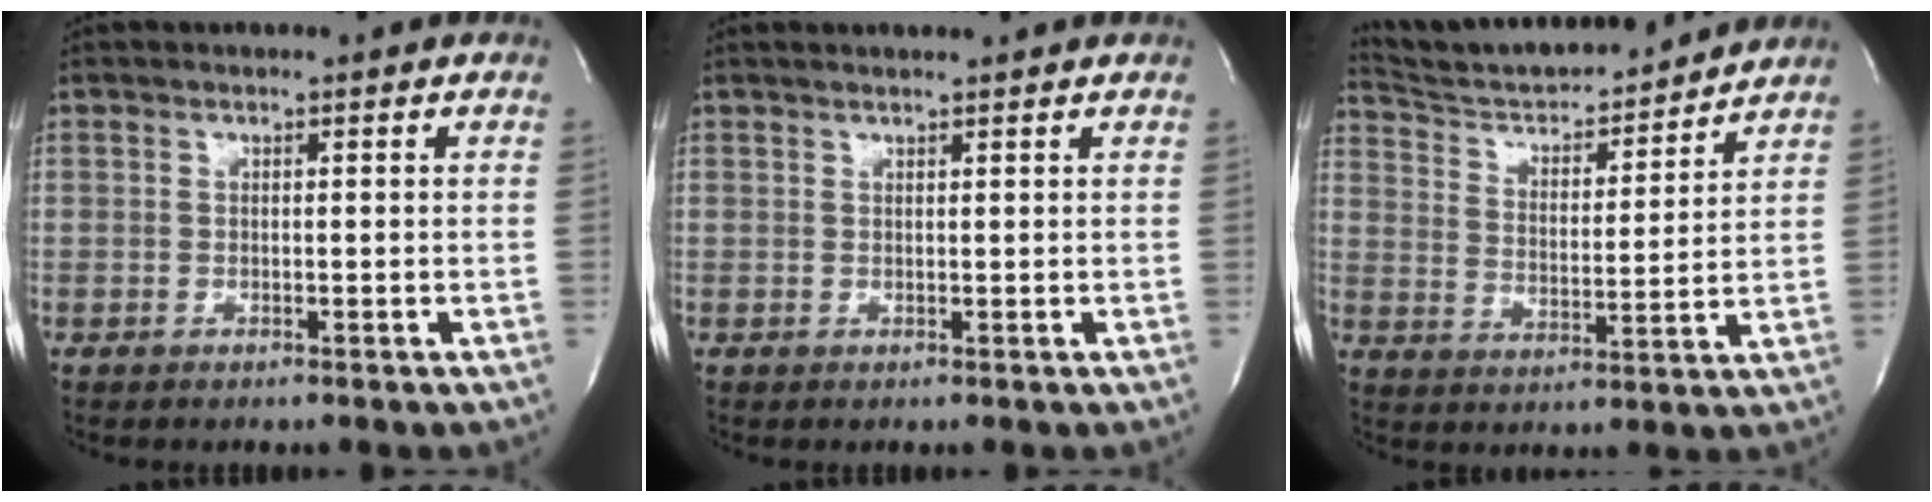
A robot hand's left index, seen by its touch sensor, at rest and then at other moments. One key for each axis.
{"total": 2.7, "fx": 2.5, "fy": -0.1, "fz": 1.0, "tx": -0.015, "ty": 0.012, "tz": 0.034}
{"total": 15.8, "fx": 15.0, "fy": 1.9, "fz": 4.8, "tx": -0.080, "ty": -0.003, "tz": 0.240}